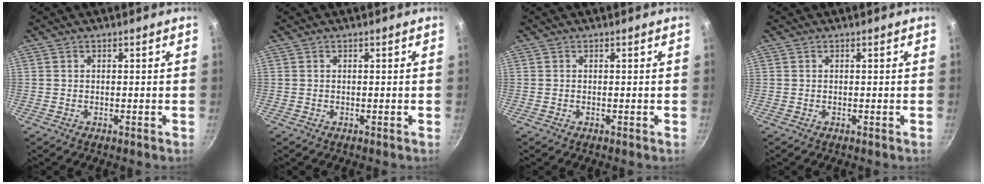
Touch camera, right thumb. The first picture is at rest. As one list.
[{"total": 0.0}, {"total": 0.0}, {"total": 0.0}]